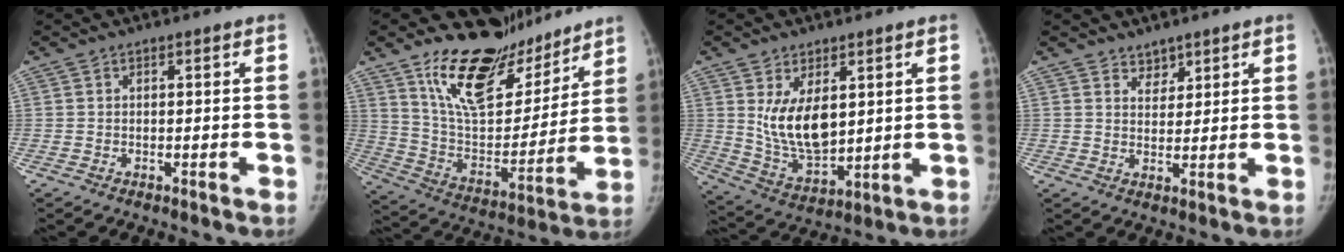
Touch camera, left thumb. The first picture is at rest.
{"total": 22.1, "force": [16.7, 10.1, 10.5], "torque": [-0.116, -0.100, 0.284]}
{"total": 11.5, "force": [3.1, 6.6, 9.0], "torque": [-0.135, -0.029, 0.076]}
{"total": 3.2, "force": [2.5, 1.9, 0.3], "torque": [0.019, -0.019, 0.039]}